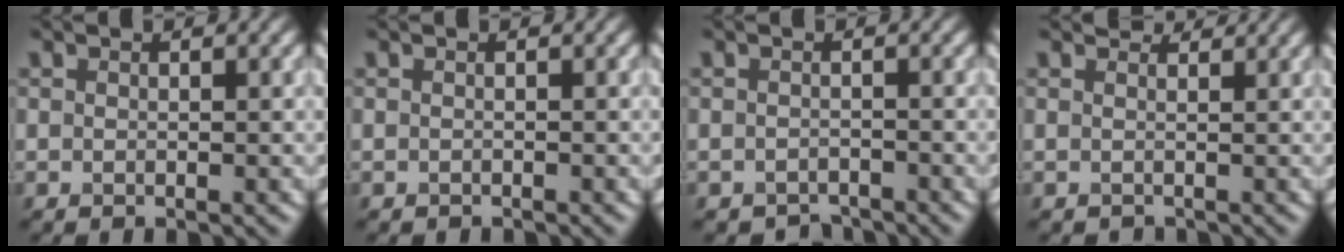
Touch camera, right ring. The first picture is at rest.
{"total": 0.5, "force": [-0.5, 0.1, -0.1], "torque": [0.000, -0.005, -0.008]}
{"total": 1.7, "force": [-1.7, 0.5, -0.1], "torque": [0.005, -0.003, -0.029]}
{"total": 2.2, "force": [2.0, 0.9, 0.3], "torque": [-0.009, -0.002, 0.025]}